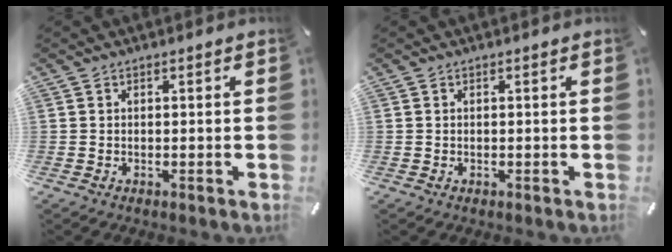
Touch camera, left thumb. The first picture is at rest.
{"total": 0.0}